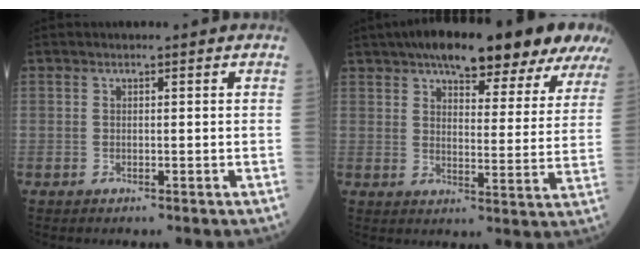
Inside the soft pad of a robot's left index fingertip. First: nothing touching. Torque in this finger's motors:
{"motor_torque": [1.42, -0.72, 1.05, 0.21]}